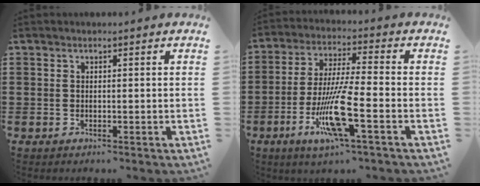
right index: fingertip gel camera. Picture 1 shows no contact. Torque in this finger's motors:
{"motor_torque": [1.30, -0.83, 1.05, 0.21]}